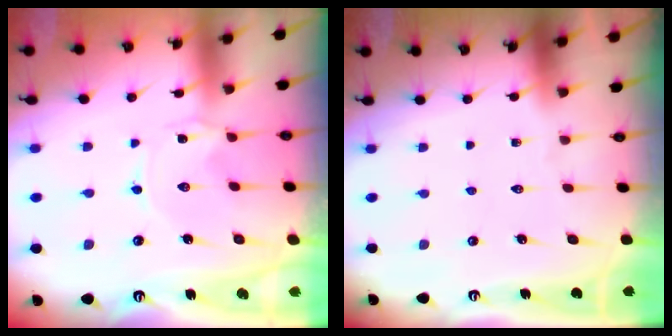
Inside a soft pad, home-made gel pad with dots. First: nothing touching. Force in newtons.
{"total": 0.0}